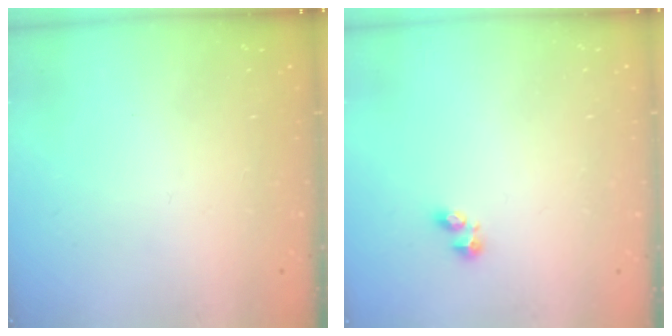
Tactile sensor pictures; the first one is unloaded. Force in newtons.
{"total": 1.9, "press": 1.8, "slide": 0.5}